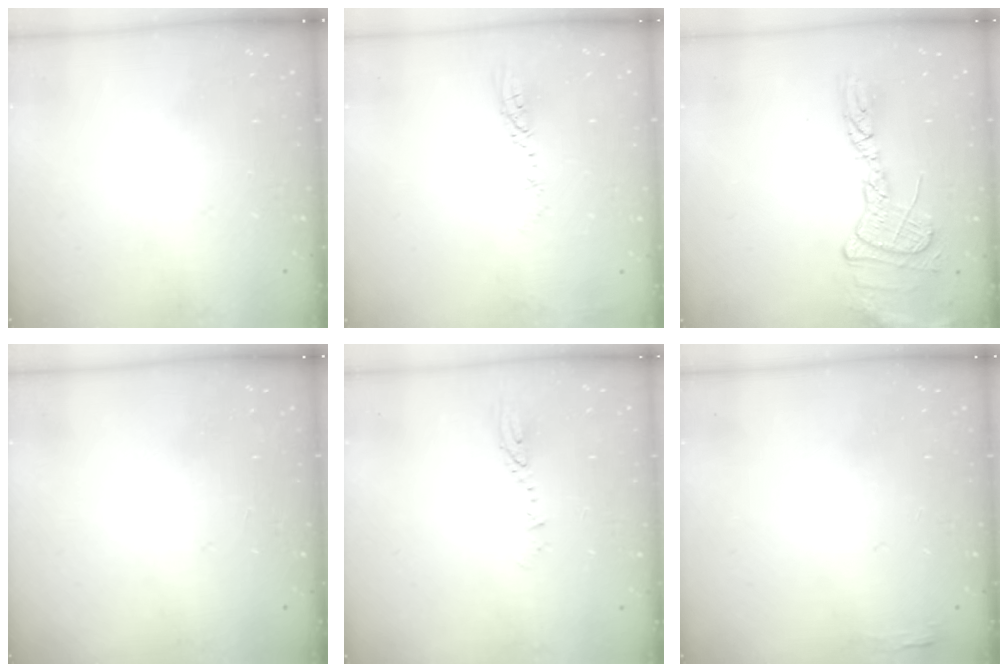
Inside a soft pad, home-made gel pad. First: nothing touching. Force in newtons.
{"total": 3.5, "press": 3.5, "slide": 0.3}
{"total": 15.6, "press": 15.6, "slide": 1.3}
{"total": 0.9, "press": 0.0, "slide": 0.9}
{"total": 3.5, "press": 3.4, "slide": 0.3}
{"total": 2.7, "press": 2.6, "slide": 0.8}